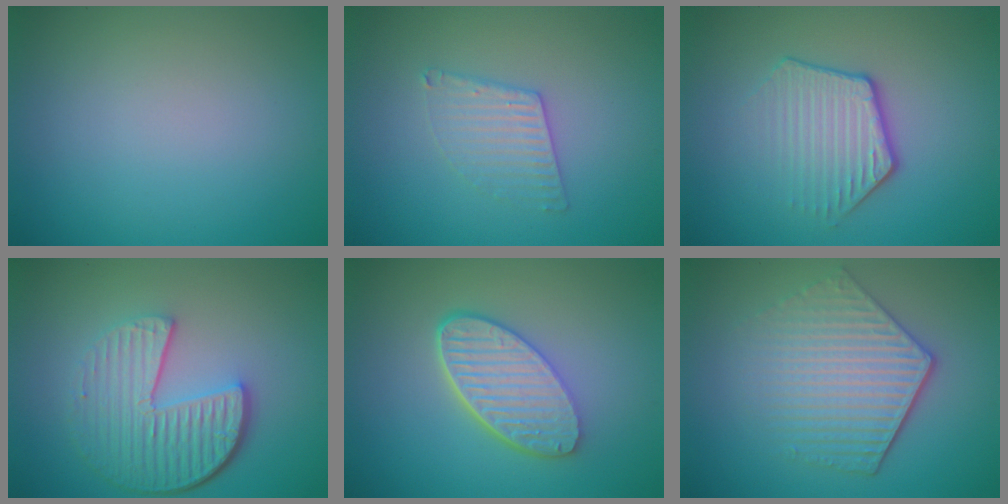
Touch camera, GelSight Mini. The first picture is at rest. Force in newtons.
{"total": 2.5, "press": 2.5, "slide": 0.2}
{"total": 3.7, "press": 3.1, "slide": 2.1}
{"total": 6.3, "press": 4.5, "slide": 4.4}
{"total": 6.0, "press": 4.5, "slide": 3.9}
{"total": 5.5, "press": 4.2, "slide": 3.6}